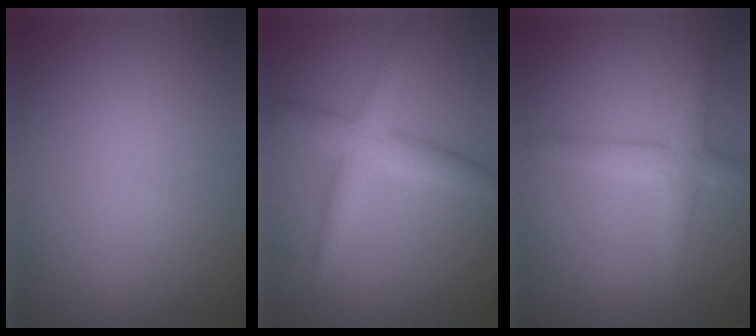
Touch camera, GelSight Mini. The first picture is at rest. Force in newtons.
{"total": 3.6, "press": 3.6, "slide": 0.1}
{"total": 2.9, "press": 2.9, "slide": 0.2}